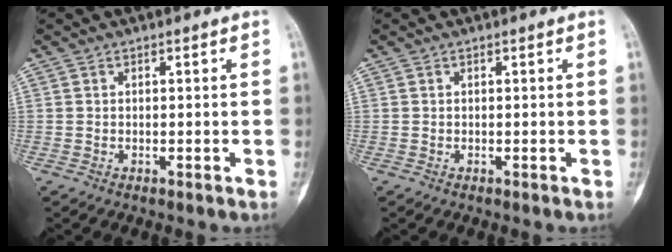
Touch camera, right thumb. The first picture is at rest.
{"total": 0.0}